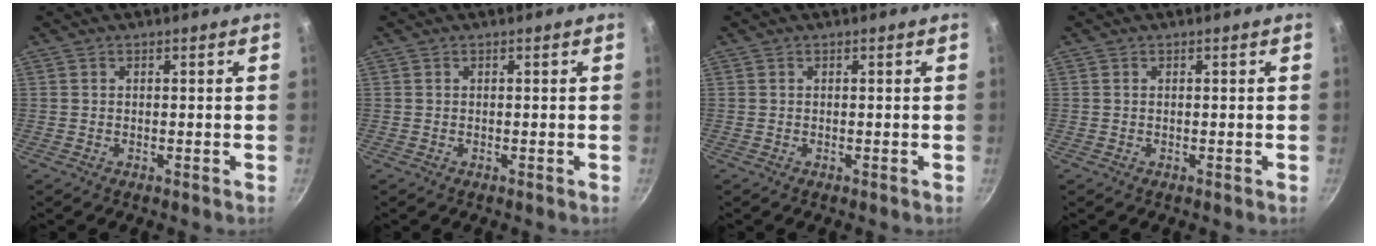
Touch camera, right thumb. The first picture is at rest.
{"total": 0.0}
{"total": 0.0}
{"total": 0.0}